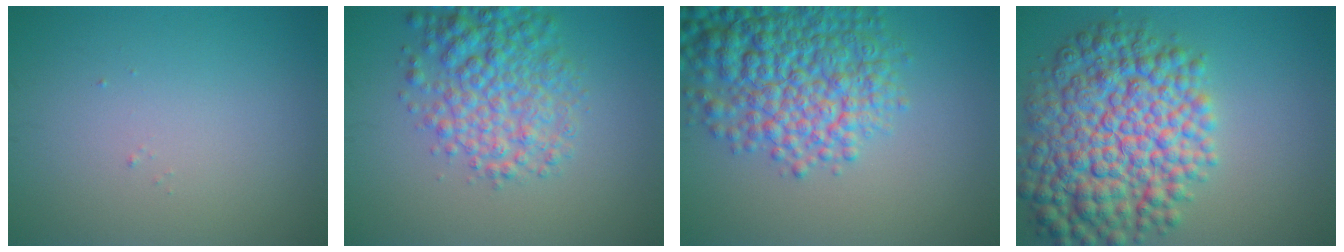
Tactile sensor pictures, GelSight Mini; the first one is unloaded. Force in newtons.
{"total": 5.9, "press": 5.9, "slide": 0.2}
{"total": 9.2, "press": 9.2, "slide": 0.4}
{"total": 11.4, "press": 11.4, "slide": 0.1}